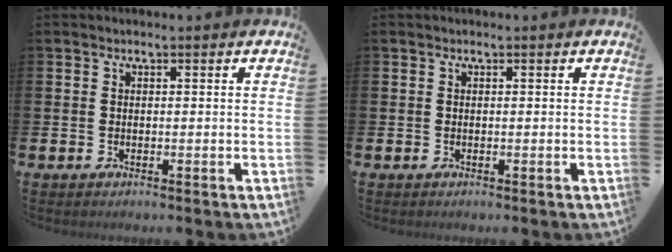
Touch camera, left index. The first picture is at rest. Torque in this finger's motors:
{"motor_torque": [0.00, 0.00, 0.00, 0.00]}